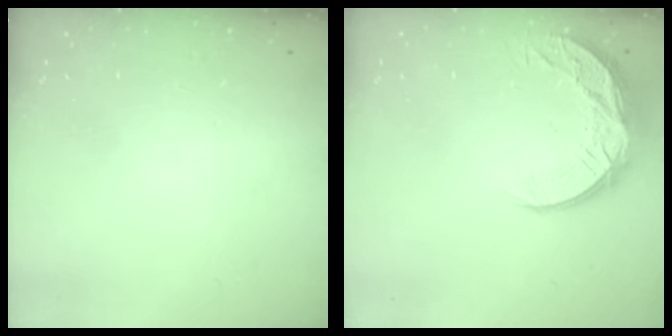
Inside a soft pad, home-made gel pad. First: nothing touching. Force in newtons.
{"total": 11.3, "press": 11.3, "slide": 0.7}